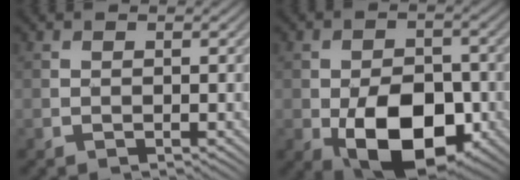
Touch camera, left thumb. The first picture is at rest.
{"total": 11.6, "force": [-3.8, 6.9, 8.5], "torque": [-0.150, -0.020, -0.059]}